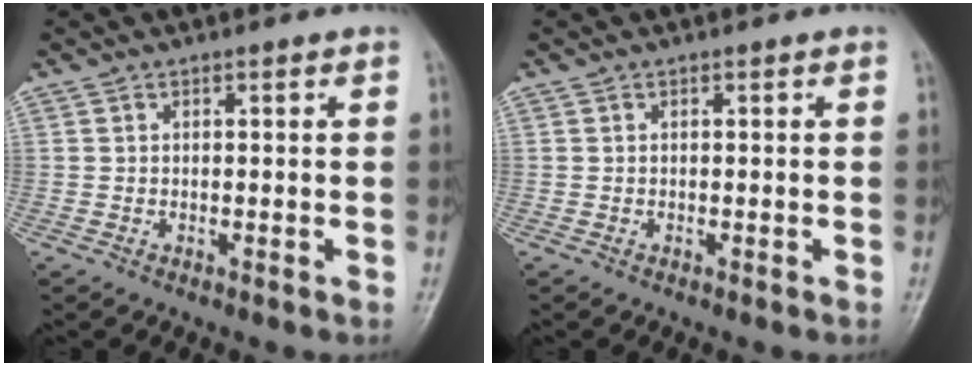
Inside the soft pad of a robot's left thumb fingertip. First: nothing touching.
{"total": 0.0}